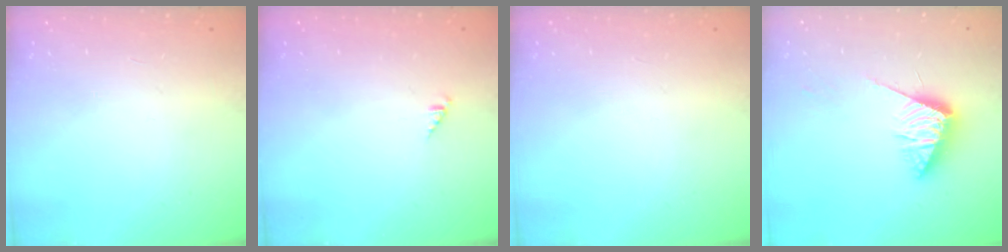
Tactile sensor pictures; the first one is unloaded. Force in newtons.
{"total": 0.8, "press": 0.8, "slide": 0.2}
{"total": 0.0}
{"total": 10.2, "press": 10.2, "slide": 0.4}